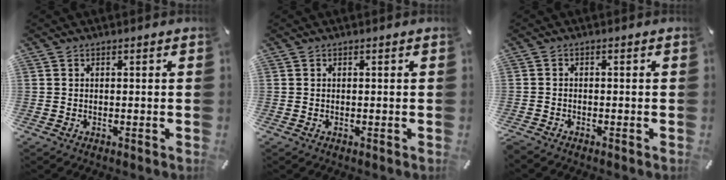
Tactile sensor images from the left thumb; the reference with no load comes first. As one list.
[{"total": 0.0}, {"total": 1.2, "force": [-1.1, 0.4, 0.2], "torque": [-0.011, 0.001, -0.025]}]